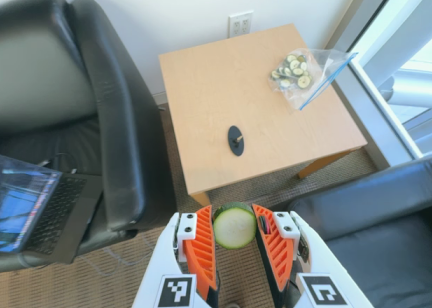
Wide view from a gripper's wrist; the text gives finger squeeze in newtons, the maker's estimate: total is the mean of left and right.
{"total": 10.4, "left": 10.5, "right": 10.3}